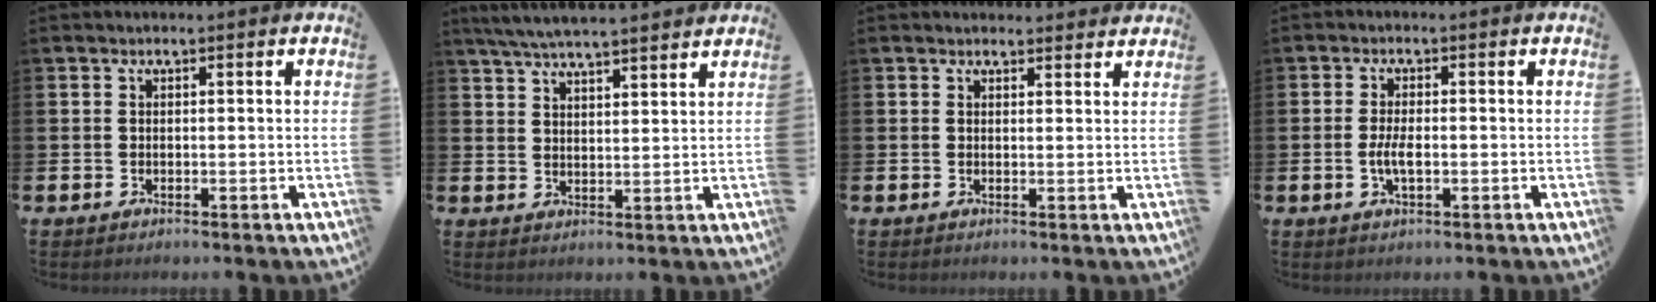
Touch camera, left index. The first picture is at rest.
{"total": 5.7, "force": [5.4, 0.3, 1.6], "torque": [-0.047, -0.021, 0.099]}
{"total": 1.5, "force": [1.4, 0.4, 0.0], "torque": [0.012, -0.006, 0.024]}
{"total": 3.0, "force": [-0.5, 1.1, 2.8], "torque": [-0.042, -0.001, -0.010]}